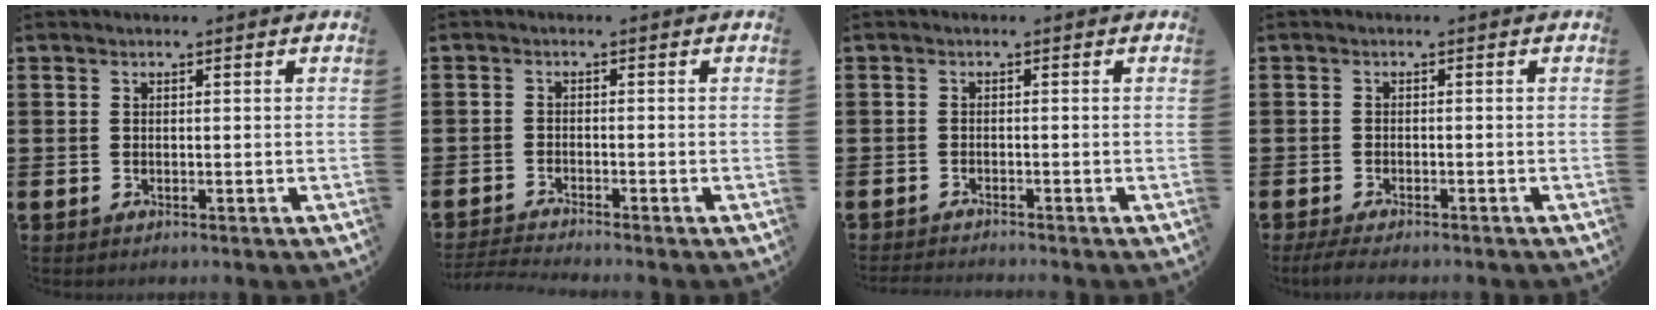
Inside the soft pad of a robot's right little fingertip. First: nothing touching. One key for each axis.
{"total": 1.5, "fx": -1.4, "fy": -0.2, "fz": 0.4, "tx": -0.007, "ty": 0.001, "tz": -0.028}
{"total": 1.0, "fx": -1.0, "fy": -0.1, "fz": 0.1, "tx": -0.002, "ty": -0.001, "tz": -0.020}
{"total": 1.5, "fx": -1.2, "fy": 0.2, "fz": 0.8, "tx": -0.017, "ty": 0.000, "tz": -0.024}